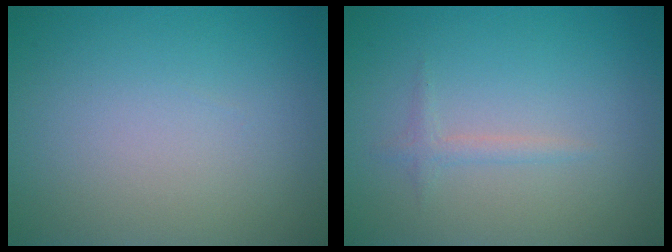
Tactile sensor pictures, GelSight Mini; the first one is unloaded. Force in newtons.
{"total": 1.0, "press": 1.0, "slide": 0.0}